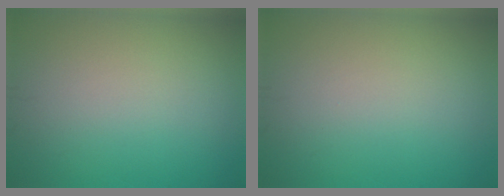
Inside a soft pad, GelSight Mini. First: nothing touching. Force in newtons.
{"total": 0.0}